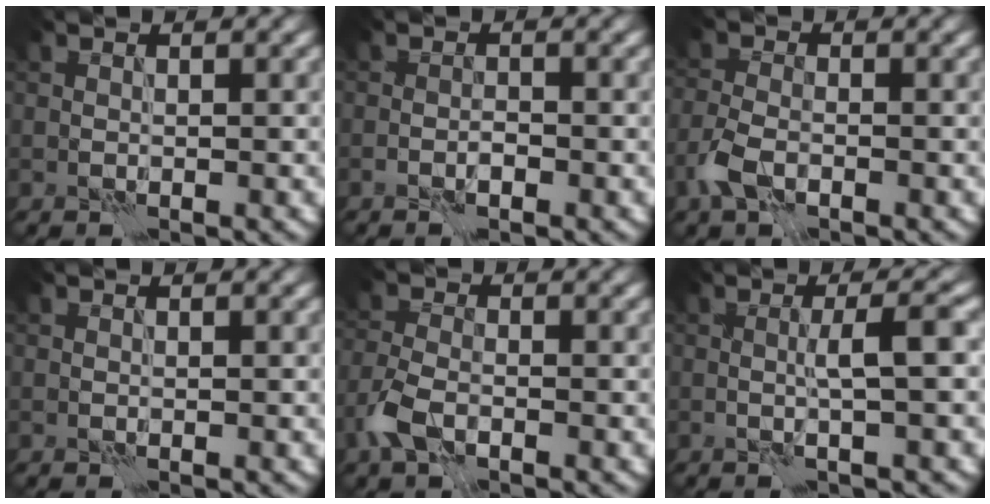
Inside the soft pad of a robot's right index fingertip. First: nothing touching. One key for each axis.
{"total": 1.2, "fx": -0.8, "fy": 0.4, "fz": 0.8, "tx": -0.013, "ty": 0.003, "tz": -0.016}
{"total": 3.0, "fx": -1.6, "fy": 1.6, "fz": 1.9, "tx": -0.045, "ty": -0.001, "tz": -0.039}
{"total": 0.0}
{"total": 3.4, "fx": -1.8, "fy": 1.9, "fz": 2.2, "tx": -0.053, "ty": 0.000, "tz": -0.046}
{"total": 2.7, "fx": -0.2, "fy": 0.1, "fz": 2.7, "tx": -0.044, "ty": 0.008, "tz": -0.009}